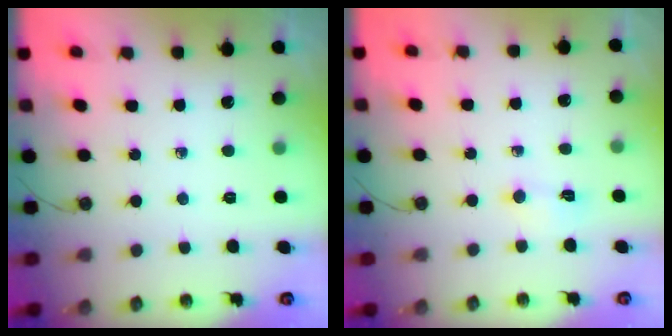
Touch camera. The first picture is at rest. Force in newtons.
{"total": 3.8, "press": 3.7, "slide": 0.6}